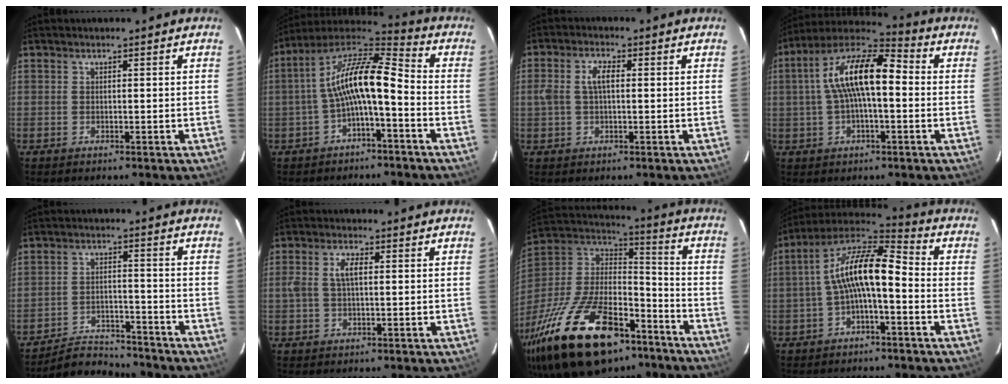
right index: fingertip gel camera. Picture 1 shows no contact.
{"total": 12.9, "force": [-2.7, 3.9, 11.9], "torque": [-0.233, 0.024, -0.055]}
{"total": 4.4, "force": [0.3, 2.0, 3.9], "torque": [-0.076, 0.010, 0.008]}
{"total": 14.6, "force": [0.9, 5.4, 13.5], "torque": [-0.248, 0.025, 0.006]}
{"total": 9.1, "force": [-8.8, 2.3, 1.1], "torque": [-0.046, 0.008, -0.137]}
{"total": 4.0, "force": [0.4, 1.8, 3.6], "torque": [-0.070, 0.008, 0.010]}
{"total": 34.3, "force": [-22.1, 15.7, 21.1], "torque": [-0.424, -0.020, -0.346]}
{"total": 12.2, "force": [-1.8, 4.0, 11.4], "torque": [-0.221, 0.024, -0.040]}